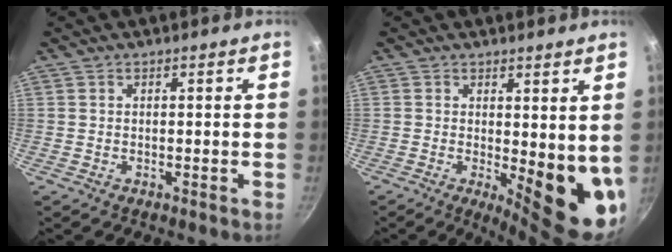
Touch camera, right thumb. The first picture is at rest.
{"total": 11.0, "force": [0.4, 4.3, 10.1], "torque": [-0.105, -0.027, 0.013]}